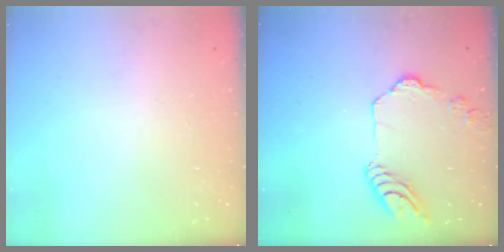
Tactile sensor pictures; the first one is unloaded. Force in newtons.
{"total": 13.1, "press": 13.1, "slide": 1.3}